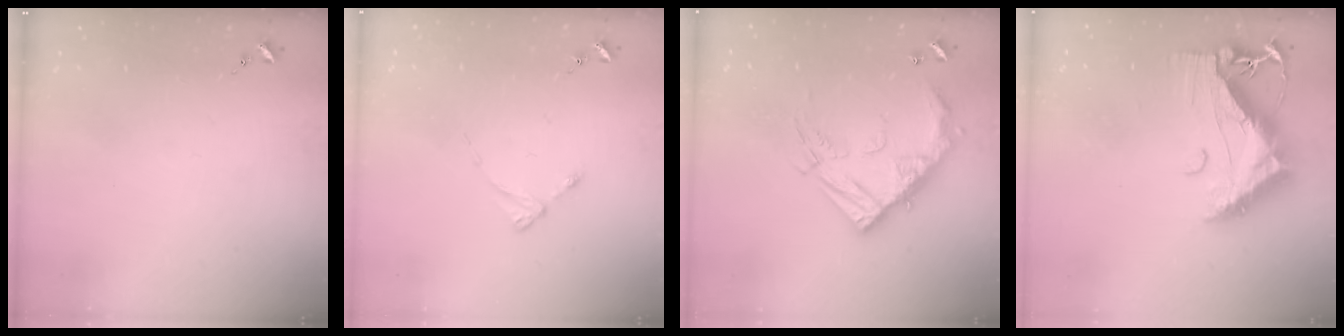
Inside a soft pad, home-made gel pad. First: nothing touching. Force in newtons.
{"total": 2.4, "press": 2.4, "slide": 0.3}
{"total": 19.4, "press": 19.2, "slide": 2.1}
{"total": 19.1, "press": 19.0, "slide": 1.6}